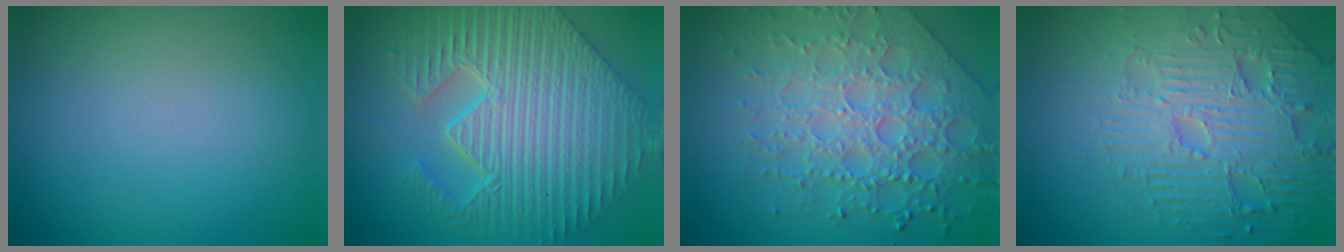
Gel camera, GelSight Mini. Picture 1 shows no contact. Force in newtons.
{"total": 7.7, "press": 6.3, "slide": 4.6}
{"total": 6.6, "press": 5.4, "slide": 3.9}
{"total": 6.9, "press": 5.3, "slide": 4.4}